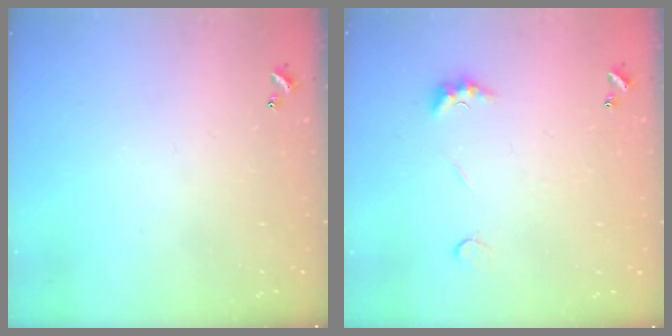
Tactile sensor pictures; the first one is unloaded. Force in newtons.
{"total": 2.5, "press": 2.4, "slide": 0.7}